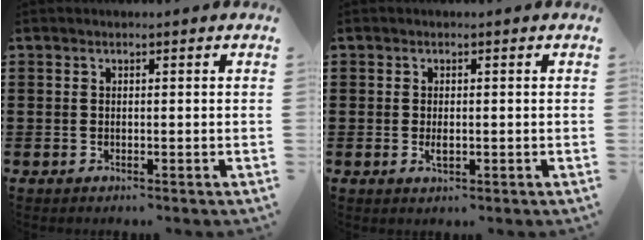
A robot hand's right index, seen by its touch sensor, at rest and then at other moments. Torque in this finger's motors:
{"motor_torque": [0.69, -0.15, 0.03, 0.07]}